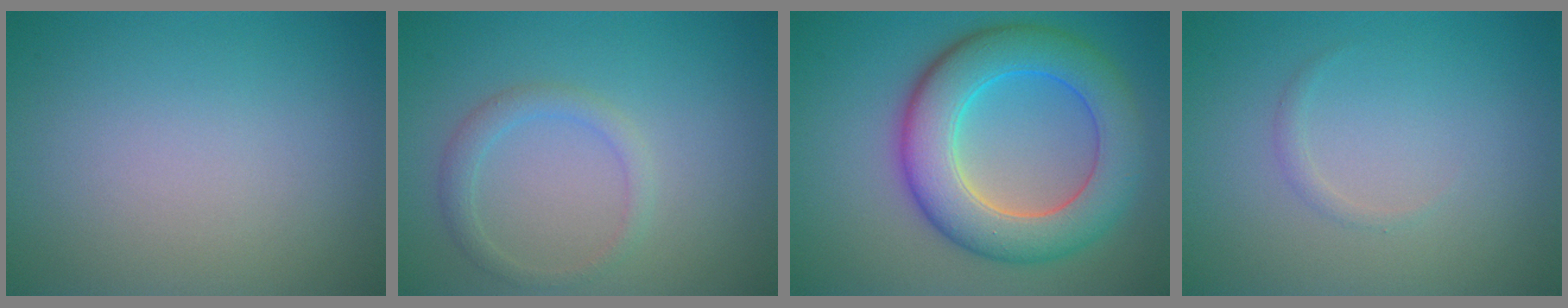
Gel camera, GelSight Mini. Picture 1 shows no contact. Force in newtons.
{"total": 1.8, "press": 1.8, "slide": 0.1}
{"total": 8.7, "press": 8.7, "slide": 0.1}
{"total": 0.6, "press": 0.6, "slide": 0.0}